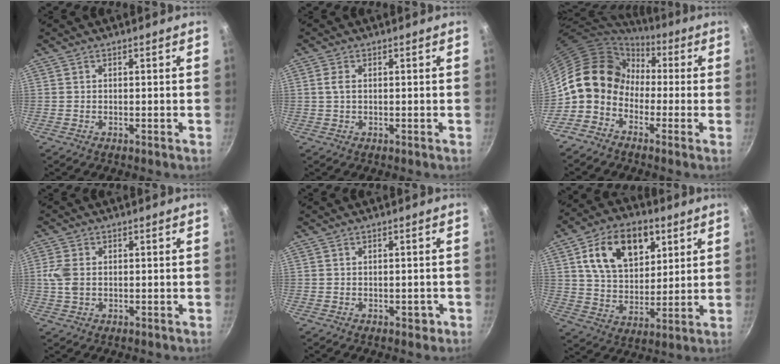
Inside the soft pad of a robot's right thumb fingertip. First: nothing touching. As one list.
[{"total": 2.0, "force": [0.2, 1.2, 1.6], "torque": [-0.034, 0.002, 0.003]}, {"total": 12.4, "force": [-0.8, 10.2, 7.0], "torque": [-0.085, 0.038, -0.037]}, {"total": 4.6, "force": [0.3, 3.2, 3.3], "torque": [-0.072, 0.003, 0.004]}, {"total": 1.7, "force": [-0.7, 1.1, 1.1], "torque": [-0.002, 0.010, -0.005]}, {"total": 17.4, "force": [6.9, 11.2, 11.4], "torque": [-0.155, -0.016, 0.113]}]